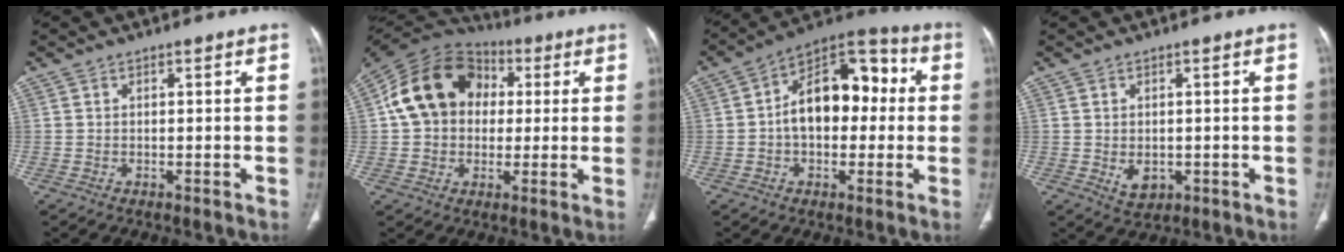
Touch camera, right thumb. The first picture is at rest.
{"total": 16.6, "force": [2.4, 13.3, 9.6], "torque": [-0.153, 0.028, 0.034]}
{"total": 16.3, "force": [0.8, 10.2, 12.7], "torque": [-0.157, 0.046, 0.001]}
{"total": 4.0, "force": [-0.7, 2.8, 2.7], "torque": [-0.033, -0.003, 0.003]}